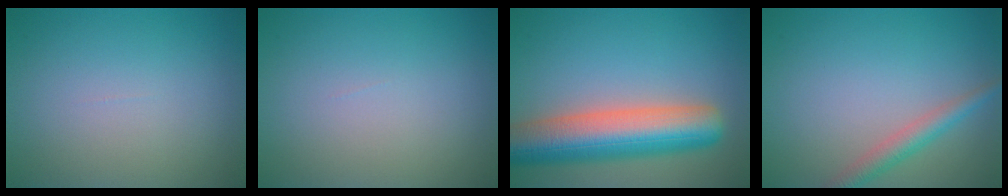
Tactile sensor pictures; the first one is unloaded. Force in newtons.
{"total": 0.0}
{"total": 9.8, "press": 9.8, "slide": 0.5}
{"total": 2.5, "press": 2.5, "slide": 0.0}